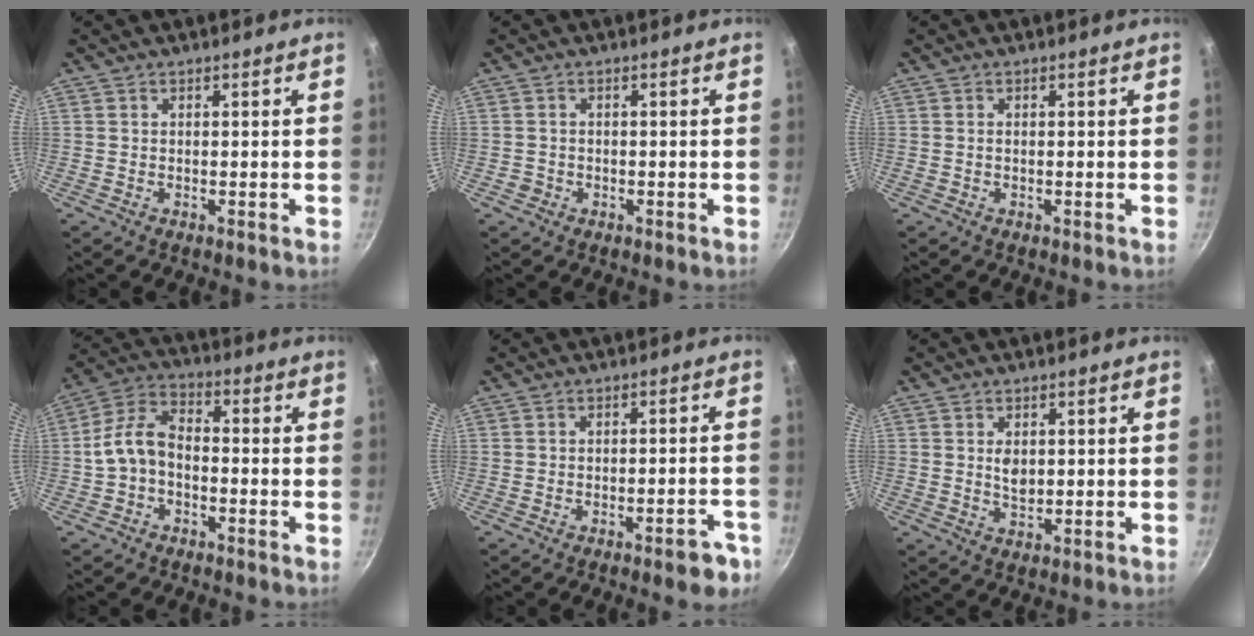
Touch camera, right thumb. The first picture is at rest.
{"total": 1.2, "force": [-0.4, 1.1, 0.1], "torque": [0.007, 0.006, -0.009]}
{"total": 0.5, "force": [-0.1, 0.4, 0.4], "torque": [-0.010, 0.002, 0.001]}
{"total": 8.9, "force": [-1.6, 5.9, 6.4], "torque": [-0.117, 0.037, -0.043]}
{"total": 5.1, "force": [-3.3, 1.5, 3.6], "torque": [-0.034, 0.027, -0.039]}
{"total": 3.2, "force": [0.6, 2.0, 2.4], "torque": [-0.029, -0.007, 0.013]}